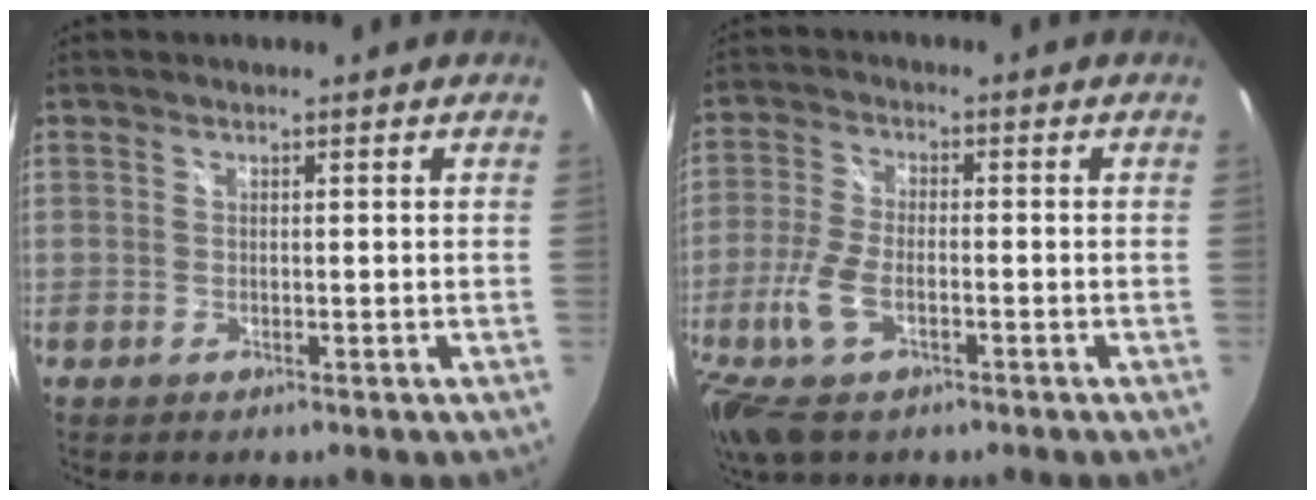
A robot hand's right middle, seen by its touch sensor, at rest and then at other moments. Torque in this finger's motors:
{"motor_torque": [1.23, -0.90, 0.22, 0.12]}